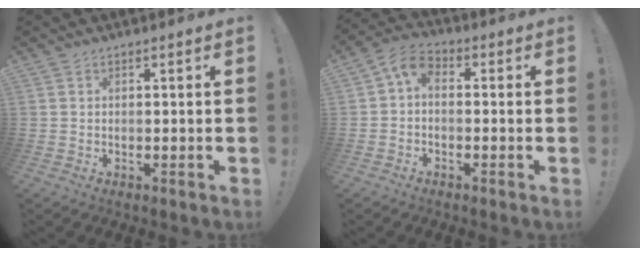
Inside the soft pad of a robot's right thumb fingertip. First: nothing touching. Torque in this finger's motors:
{"motor_torque": [0.71, 0.87, 0.43, -0.22, 0.22]}